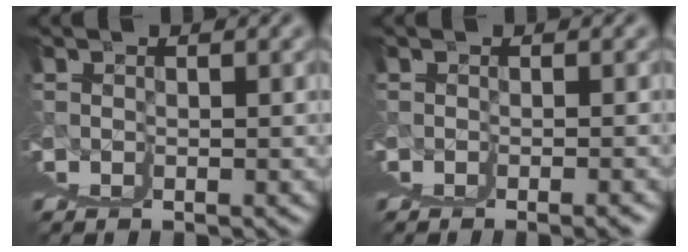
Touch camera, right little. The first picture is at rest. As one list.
[{"total": 1.2, "force": [-0.2, -1.2, 0.0], "torque": [0.002, 0.010, -0.005]}]